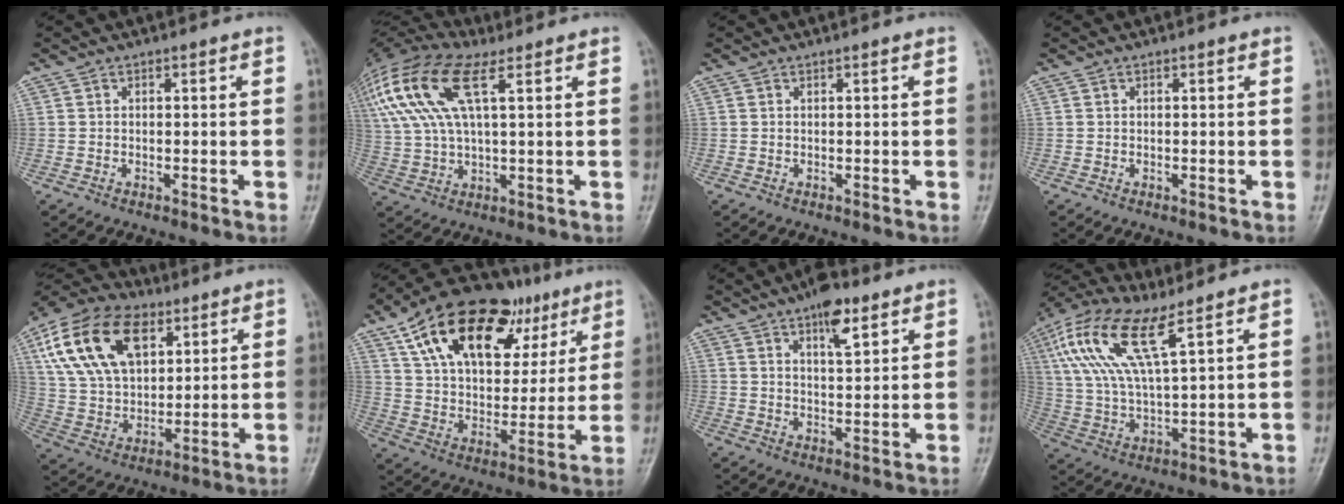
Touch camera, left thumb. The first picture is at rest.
{"total": 21.2, "force": [8.4, 9.3, 17.1], "torque": [-0.399, 0.031, 0.158]}
{"total": 0.0}
{"total": 0.0}
{"total": 20.6, "force": [8.4, 12.8, 13.9], "torque": [-0.242, -0.010, 0.151]}
{"total": 25.8, "force": [13.0, 14.3, 17.1], "torque": [-0.252, 0.000, 0.216]}
{"total": 7.4, "force": [4.4, 2.7, 5.3], "torque": [-0.068, -0.021, 0.065]}
{"total": 15.7, "force": [7.5, 5.1, 12.8], "torque": [-0.278, -0.006, 0.145]}